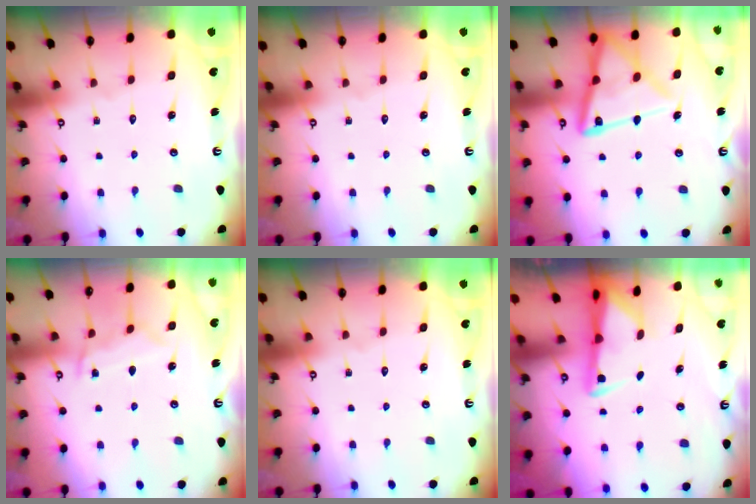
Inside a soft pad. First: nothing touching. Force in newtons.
{"total": 0.0}
{"total": 17.0, "press": 16.9, "slide": 1.6}
{"total": 7.8, "press": 7.7, "slide": 0.9}
{"total": 0.0}
{"total": 3.0, "press": 2.9, "slide": 0.6}